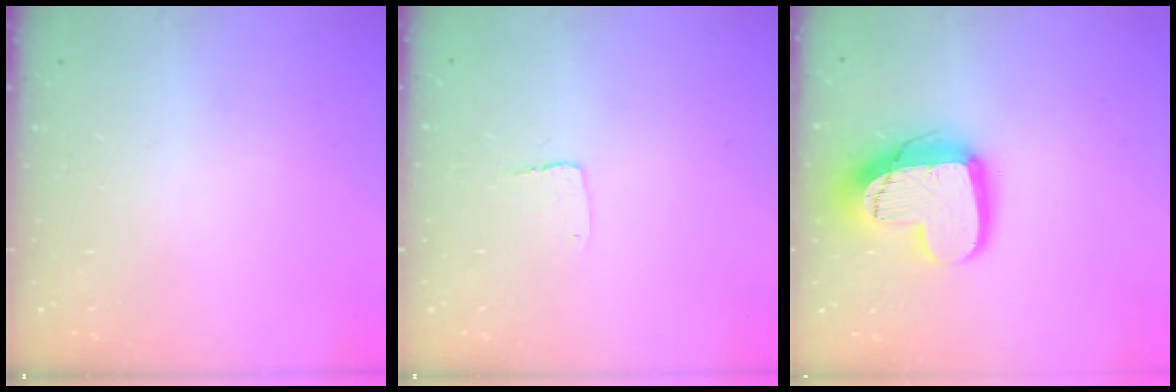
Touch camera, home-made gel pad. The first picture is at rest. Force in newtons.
{"total": 2.7, "press": 2.7, "slide": 0.2}
{"total": 16.2, "press": 16.1, "slide": 1.3}